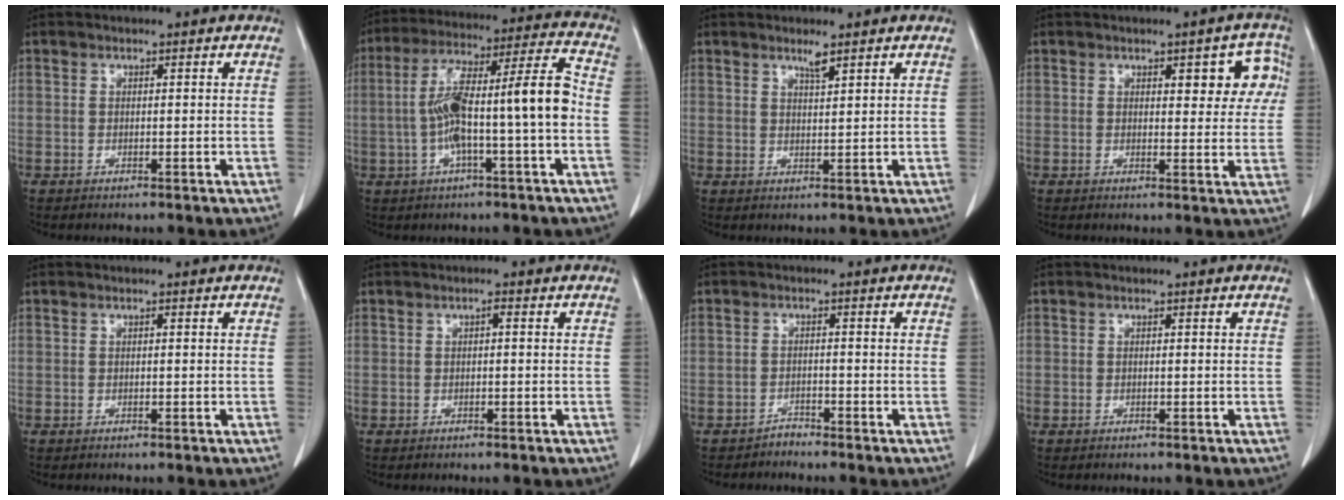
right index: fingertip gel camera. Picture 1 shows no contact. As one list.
[{"total": 14.5, "force": [-2.0, 1.0, 14.3], "torque": [-0.252, 0.036, -0.034]}, {"total": 1.7, "force": [1.4, -0.1, 1.1], "torque": [-0.021, -0.003, 0.026]}, {"total": 6.3, "force": [2.2, 2.8, 5.2], "torque": [-0.044, 0.018, 0.024]}, {"total": 0.0}, {"total": 0.6, "force": [0.0, 0.1, 0.6], "torque": [-0.011, 0.002, 0.001]}, {"total": 1.4, "force": [-1.3, 0.3, -0.4], "torque": [0.014, -0.001, -0.026]}, {"total": 0.0}]